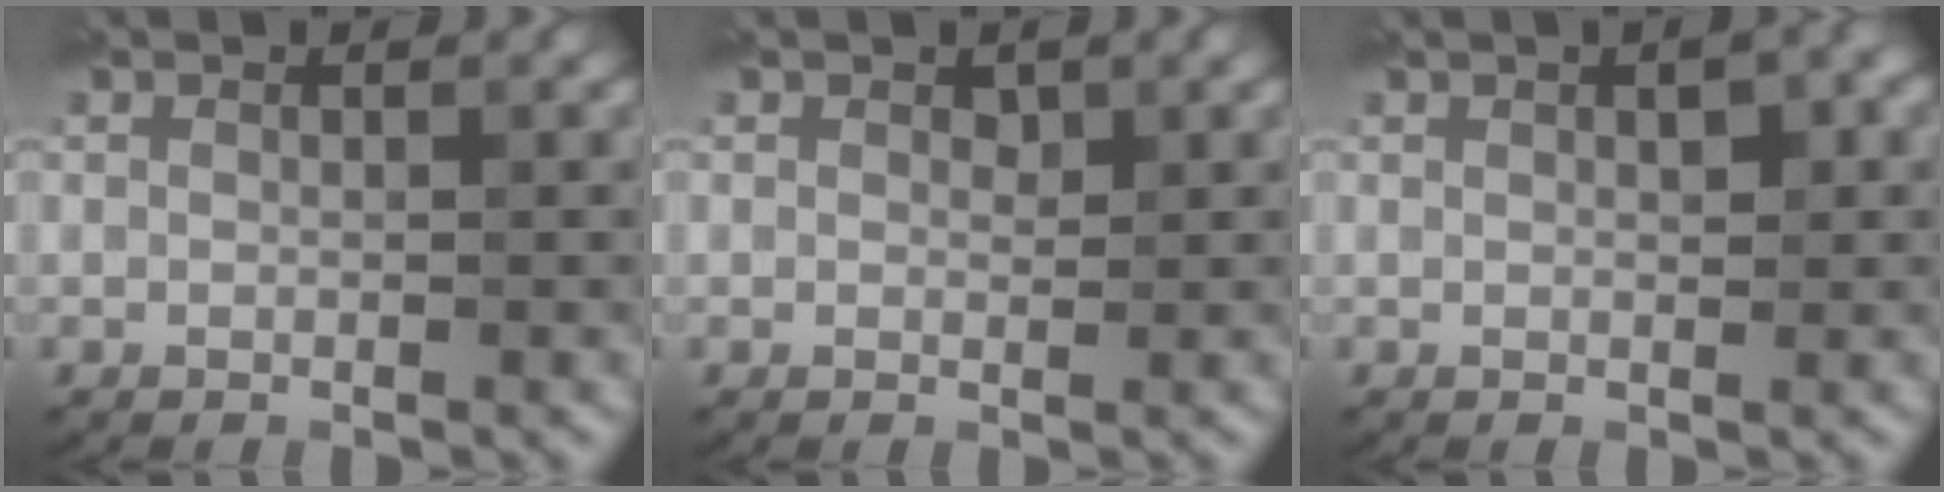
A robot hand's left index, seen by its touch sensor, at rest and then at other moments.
{"total": 0.7, "force": [0.5, 0.4, 0.2], "torque": [-0.002, -0.003, 0.007]}
{"total": 2.1, "force": [0.7, 0.7, 1.8], "torque": [-0.025, 0.003, 0.012]}